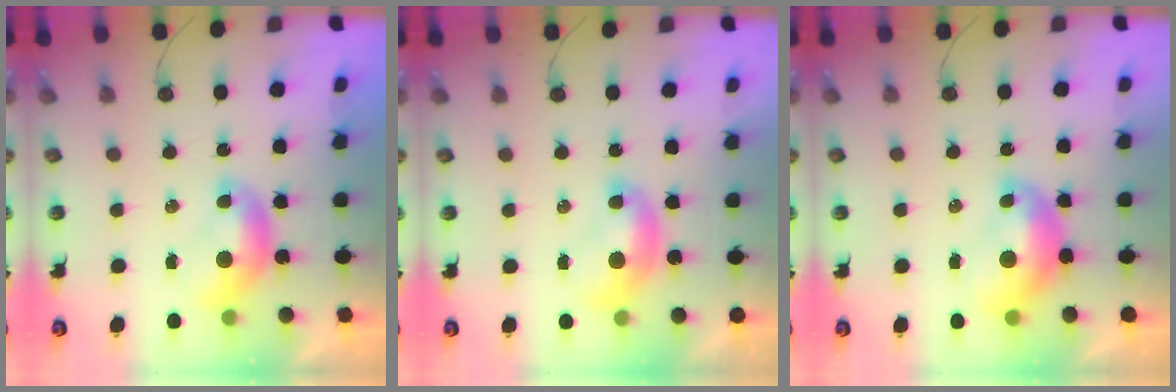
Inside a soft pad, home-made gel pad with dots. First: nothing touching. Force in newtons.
{"total": 1.6, "press": 1.6, "slide": 0.2}
{"total": 2.5, "press": 2.4, "slide": 0.7}